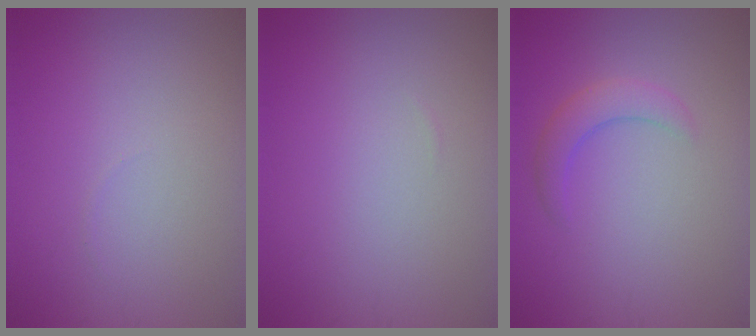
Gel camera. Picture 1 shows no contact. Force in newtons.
{"total": 0.0}
{"total": 2.5, "press": 2.5, "slide": 0.2}